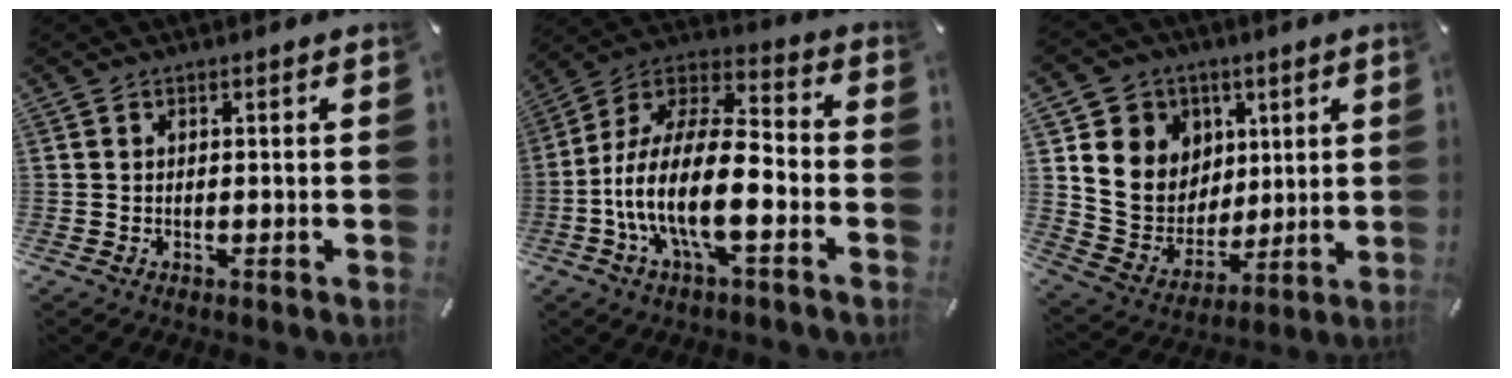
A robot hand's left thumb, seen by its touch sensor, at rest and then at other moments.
{"total": 18.2, "force": [-6.2, 7.5, 15.3], "torque": [-0.313, 0.010, -0.107]}
{"total": 12.4, "force": [3.2, 11.8, 1.7], "torque": [-0.035, -0.020, 0.077]}